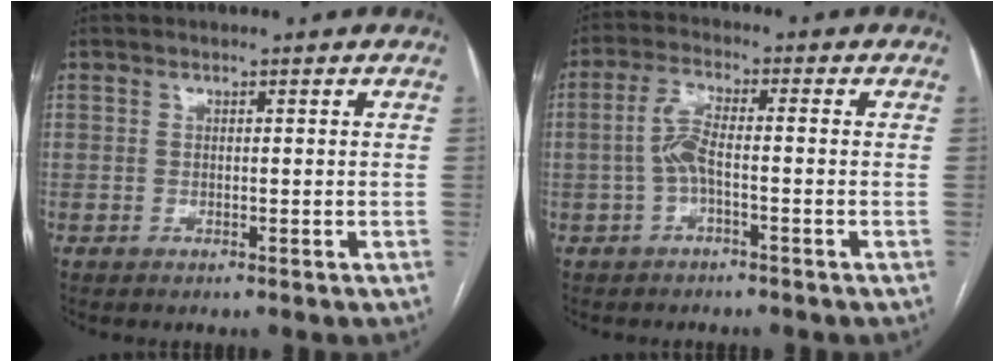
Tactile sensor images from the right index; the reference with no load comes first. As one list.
[{"total": 4.7, "force": [-1.0, 1.0, 4.5], "torque": [-0.096, 0.012, -0.022]}]